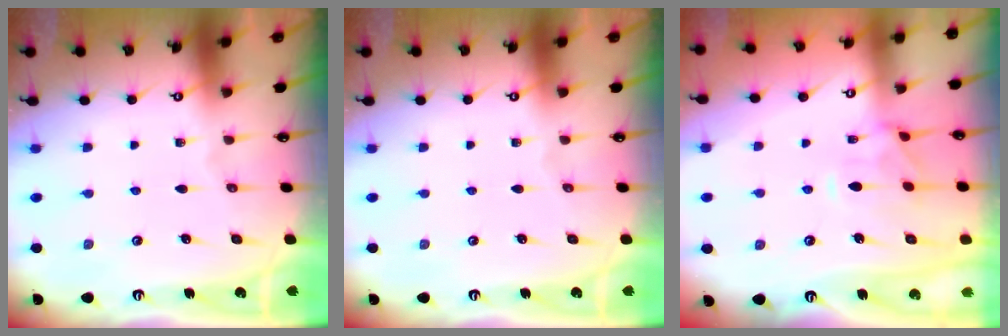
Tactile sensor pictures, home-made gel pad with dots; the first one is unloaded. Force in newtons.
{"total": 0.0}
{"total": 2.5, "press": 2.3, "slide": 1.1}